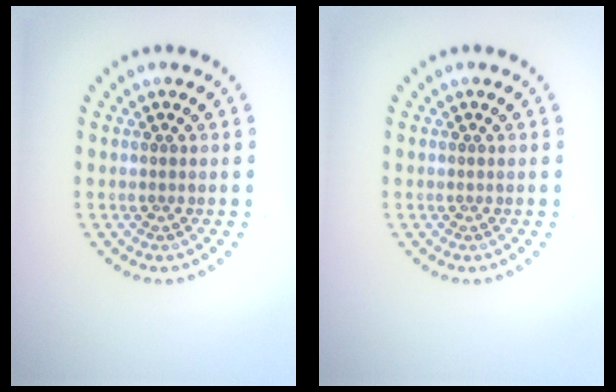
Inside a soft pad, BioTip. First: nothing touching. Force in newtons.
{"total": 0.0}